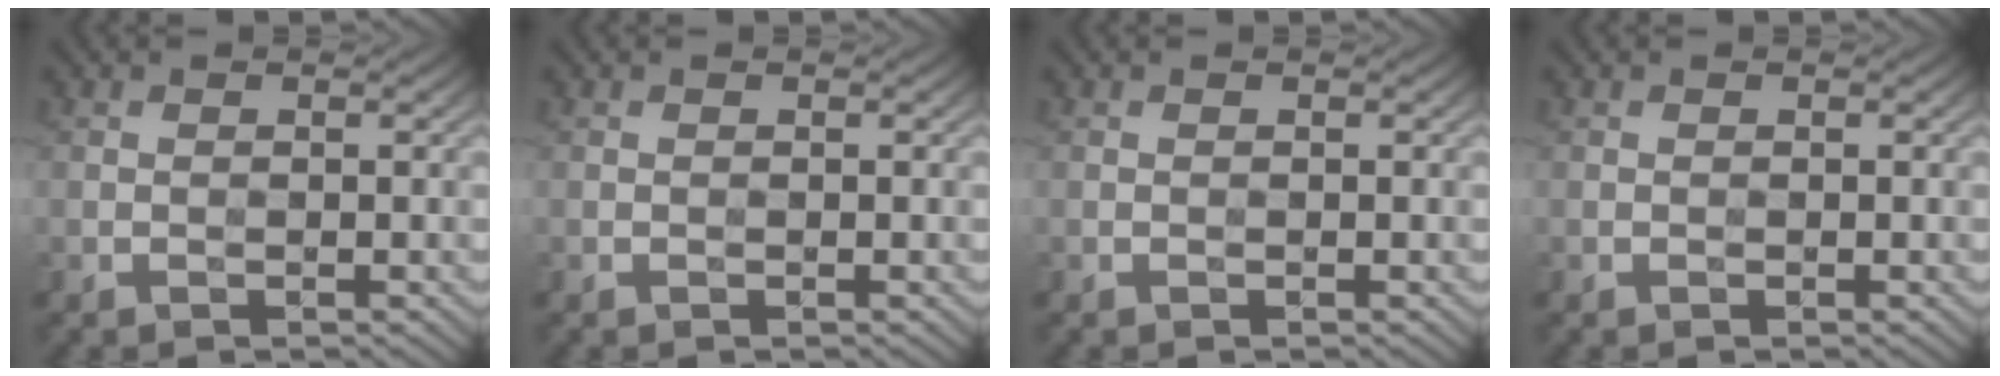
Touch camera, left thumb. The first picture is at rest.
{"total": 0.0}
{"total": 0.0}
{"total": 0.0}